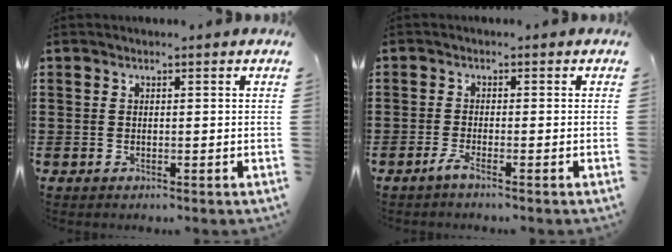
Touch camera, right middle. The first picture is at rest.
{"total": 1.8, "force": [-1.1, 0.0, 1.4], "torque": [-0.031, -0.006, -0.023]}